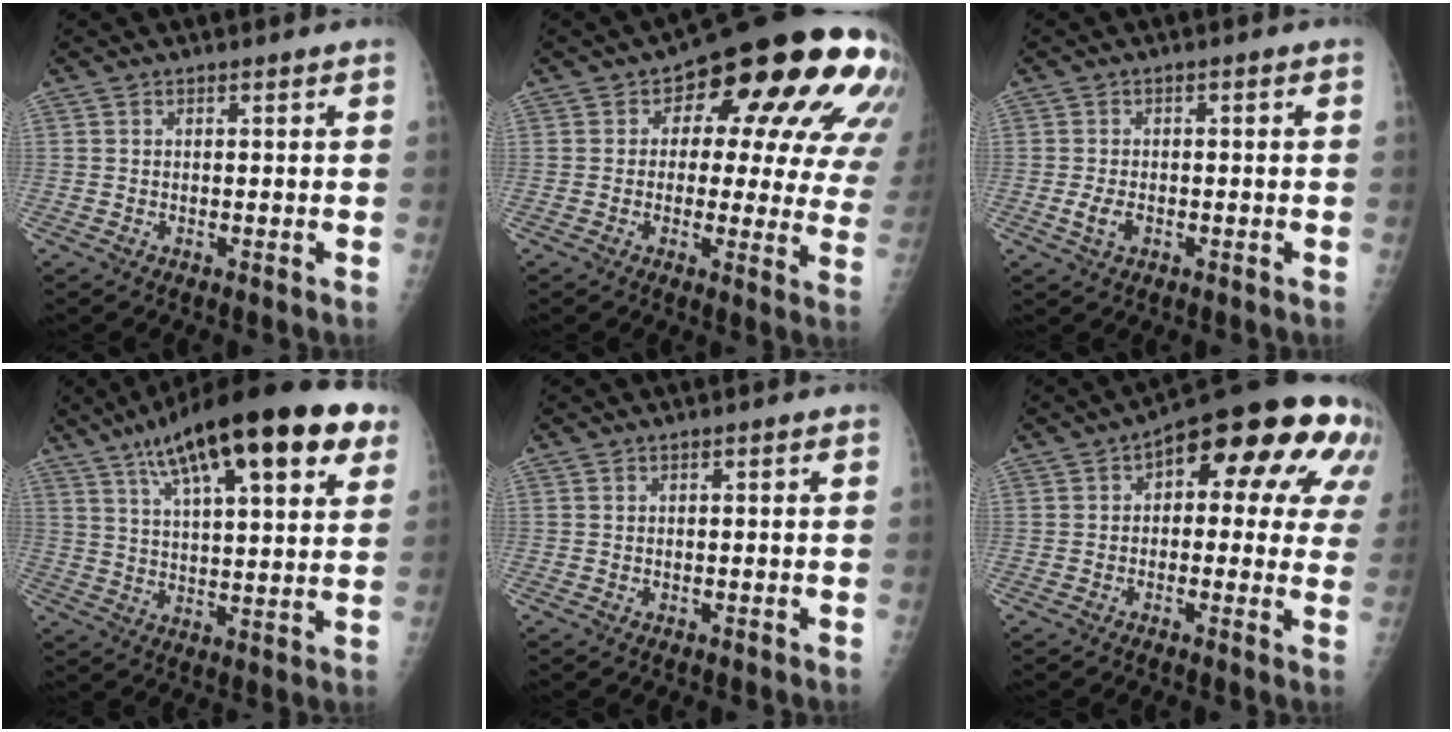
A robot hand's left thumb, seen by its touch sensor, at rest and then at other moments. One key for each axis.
{"total": 23.6, "fx": 7.6, "fy": 11.3, "fz": 19.2, "tx": -0.191, "ty": 0.008, "tz": 0.090}
{"total": 2.9, "fx": -1.1, "fy": 1.7, "fz": 2.0, "tx": -0.042, "ty": 0.004, "tz": -0.018}
{"total": 24.8, "fx": 13.0, "fy": 7.5, "fz": 19.7, "tx": -0.289, "ty": -0.005, "tz": 0.197}
{"total": 0.0}
{"total": 20.1, "fx": 6.8, "fy": 9.7, "fz": 16.3, "tx": -0.155, "ty": 0.025, "tz": 0.073}